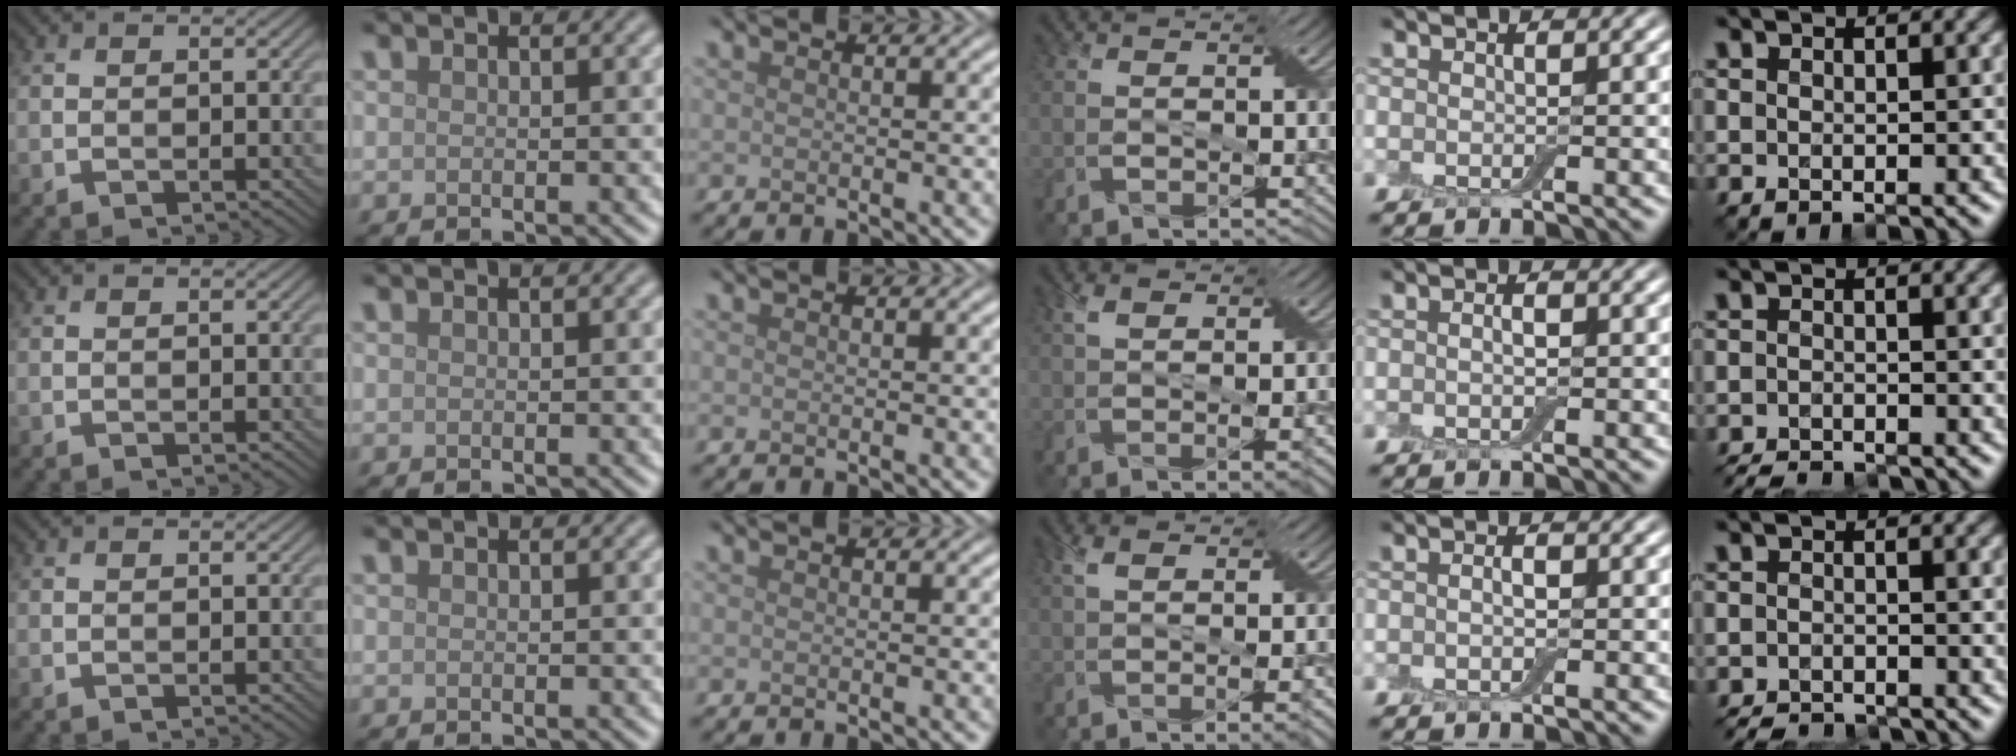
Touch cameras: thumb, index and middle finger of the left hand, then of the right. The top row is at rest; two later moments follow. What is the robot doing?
{"motion": "fold", "object": "bandage"}